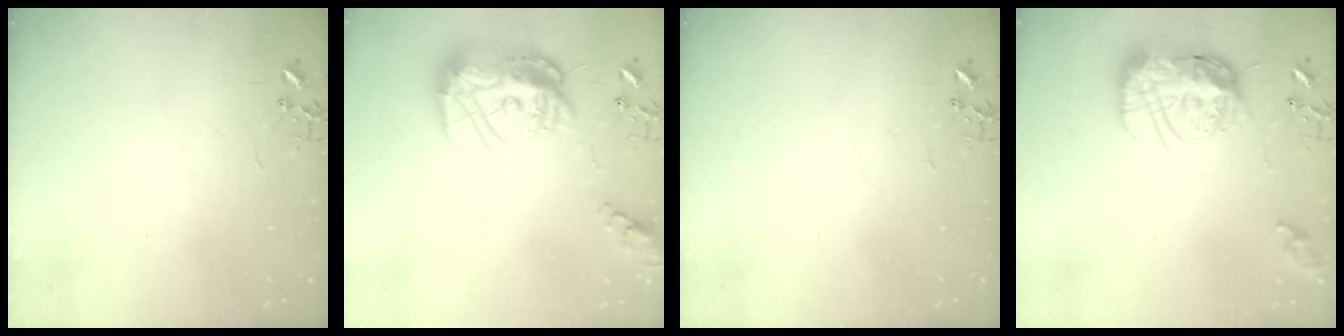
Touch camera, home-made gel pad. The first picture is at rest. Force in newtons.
{"total": 18.8, "press": 18.8, "slide": 1.8}
{"total": 0.0}
{"total": 17.6, "press": 17.5, "slide": 1.6}